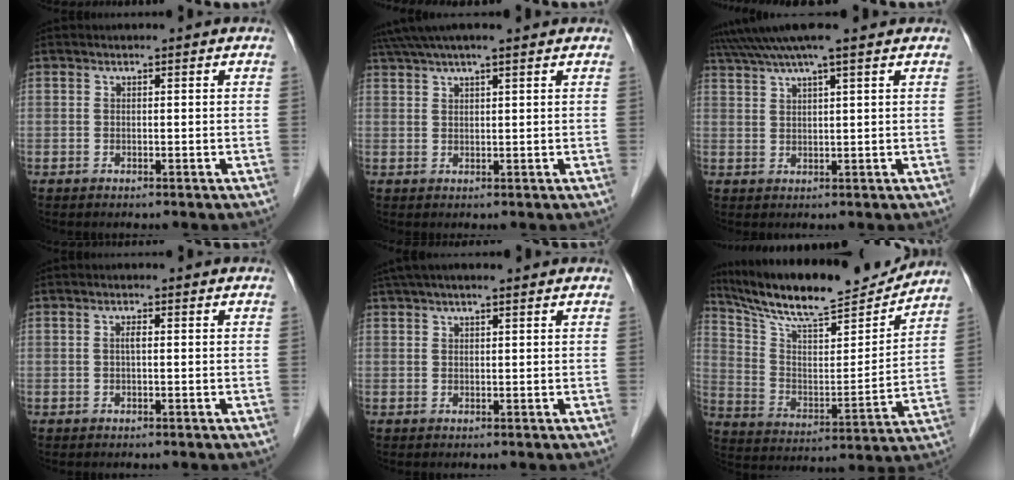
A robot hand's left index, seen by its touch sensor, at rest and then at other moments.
{"total": 8.8, "force": [7.2, 0.5, 4.9], "torque": [-0.088, 0.044, 0.106]}
{"total": 8.9, "force": [7.2, -0.6, 5.1], "torque": [-0.091, 0.037, 0.108]}
{"total": 1.1, "force": [-0.3, 0.1, 1.0], "torque": [-0.019, -0.001, -0.008]}
{"total": 5.6, "force": [4.3, 0.7, 3.6], "torque": [-0.060, 0.037, 0.070]}
{"total": 19.9, "force": [18.0, 2.4, 8.1], "torque": [-0.152, -0.013, 0.290]}